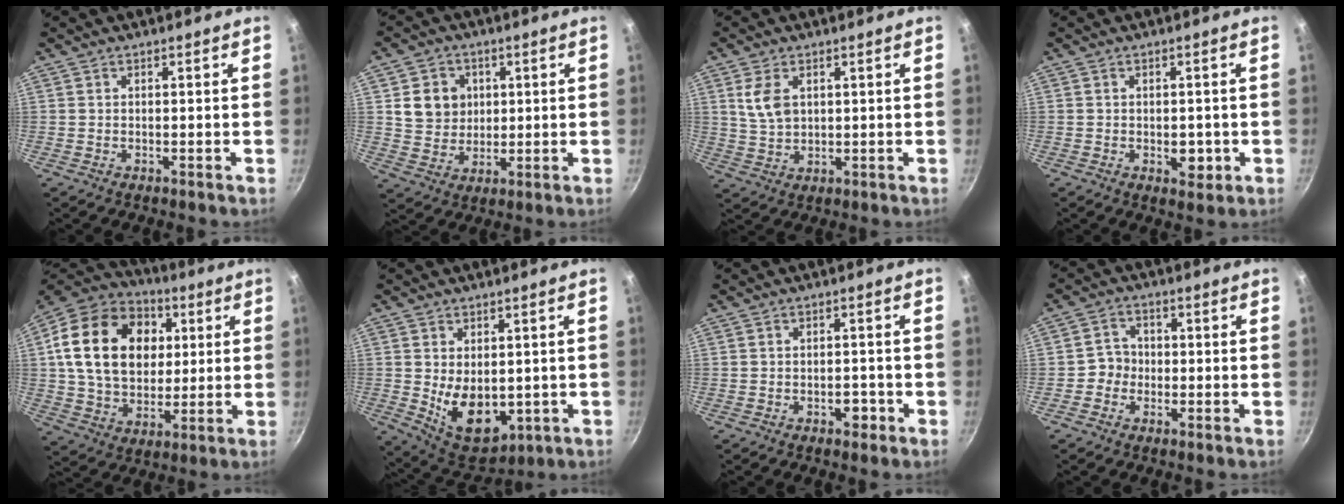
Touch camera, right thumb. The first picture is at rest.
{"total": 8.2, "force": [1.9, 7.3, 3.2], "torque": [-0.025, -0.004, 0.035]}
{"total": 6.2, "force": [2.0, 3.9, 4.3], "torque": [-0.077, -0.010, 0.043]}
{"total": 3.6, "force": [-0.8, 2.2, 2.8], "torque": [-0.019, 0.002, -0.007]}
{"total": 23.9, "force": [4.9, 17.6, 15.4], "torque": [-0.245, 0.008, 0.082]}
{"total": 11.2, "force": [-0.5, 7.2, 8.5], "torque": [-0.108, -0.024, 0.017]}
{"total": 2.6, "force": [-1.3, 1.6, 1.6], "torque": [-0.012, 0.012, -0.016]}
{"total": 3.7, "force": [-1.0, 3.4, 1.0], "torque": [0.014, 0.015, -0.026]}